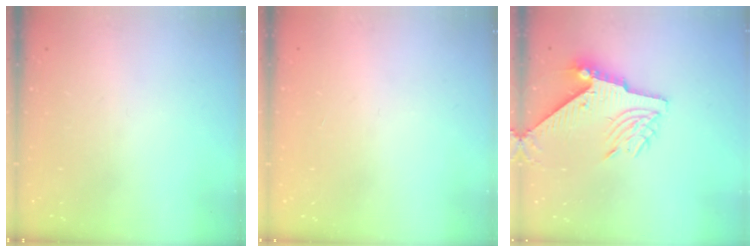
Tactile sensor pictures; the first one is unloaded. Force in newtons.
{"total": 1.0, "press": 0.9, "slide": 0.2}
{"total": 9.4, "press": 9.4, "slide": 1.2}